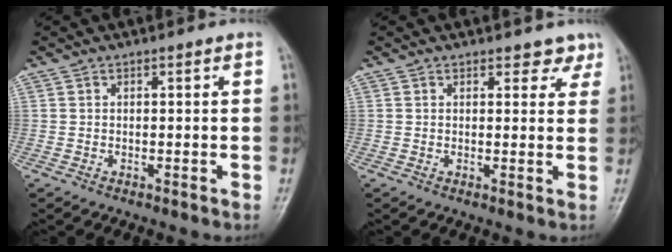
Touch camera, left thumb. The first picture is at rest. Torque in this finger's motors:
{"motor_torque": [0.05, 0.15, -0.43, -0.06, -0.01]}